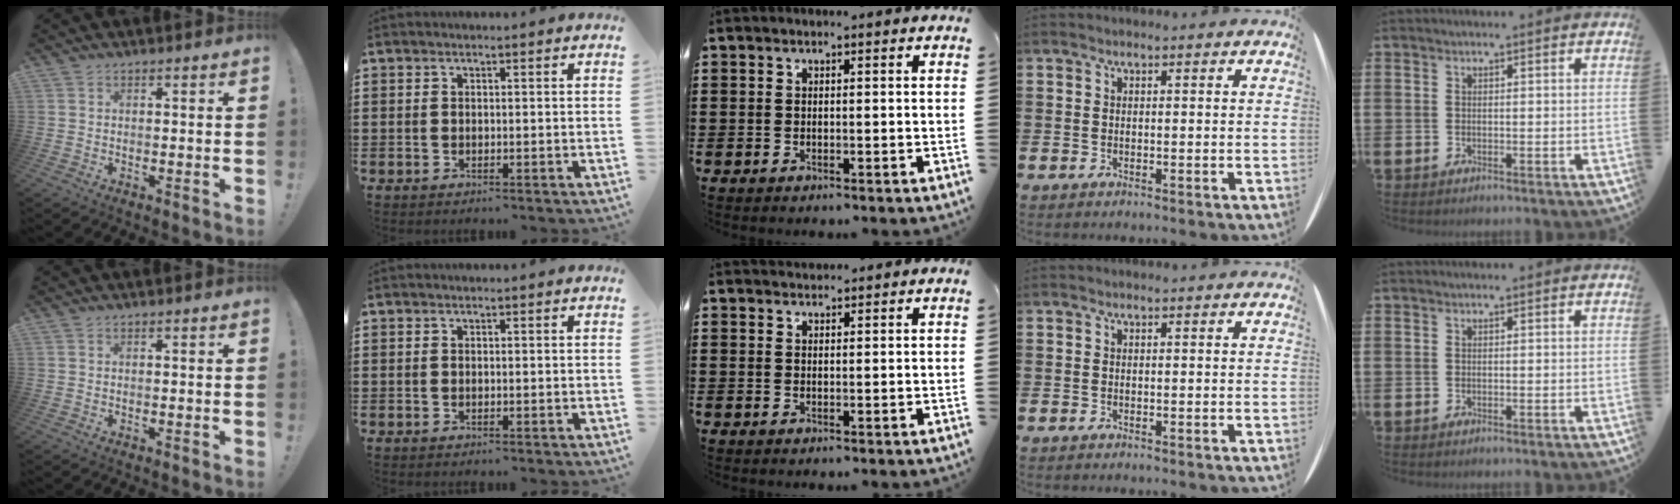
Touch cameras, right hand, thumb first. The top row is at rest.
{"middle": {"total": 1.5, "force": [1.4, 0.2, -0.2], "torque": [0.000, 0.001, 0.028]}}